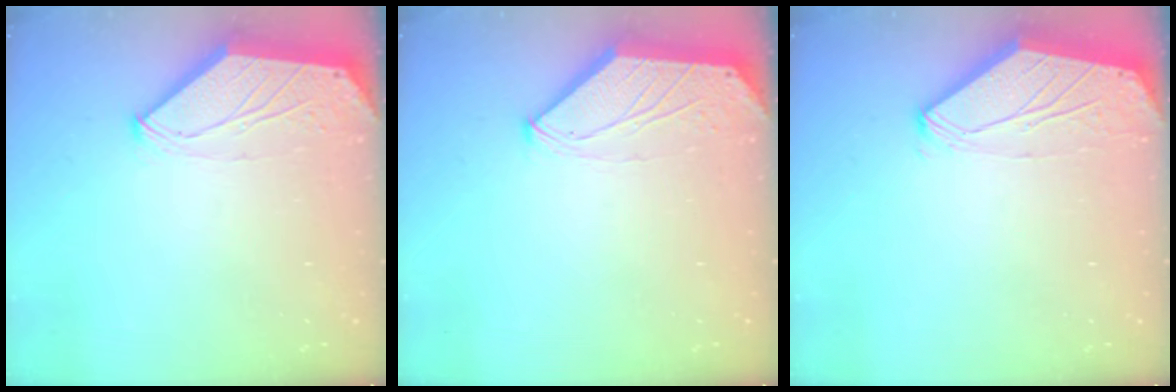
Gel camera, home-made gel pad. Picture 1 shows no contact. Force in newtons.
{"total": 0.0}
{"total": 0.0}